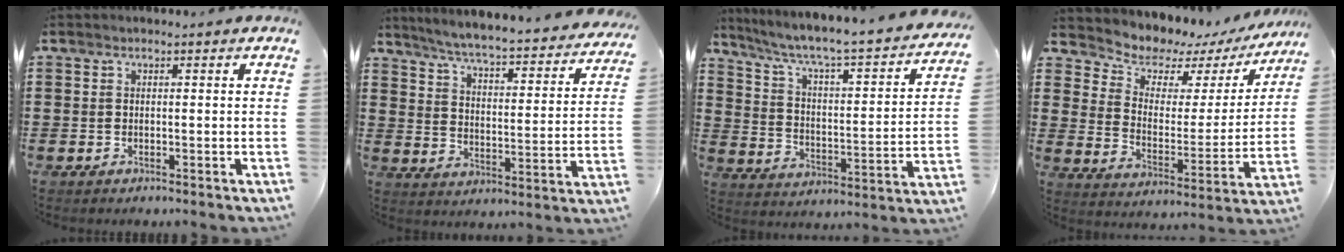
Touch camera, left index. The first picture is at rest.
{"total": 4.7, "force": [4.4, -0.5, 1.6], "torque": [-0.054, -0.041, 0.066]}
{"total": 4.7, "force": [3.4, 0.3, 3.2], "torque": [-0.079, -0.041, 0.046]}
{"total": 5.5, "force": [5.0, 2.3, 0.7], "torque": [-0.042, -0.047, 0.081]}